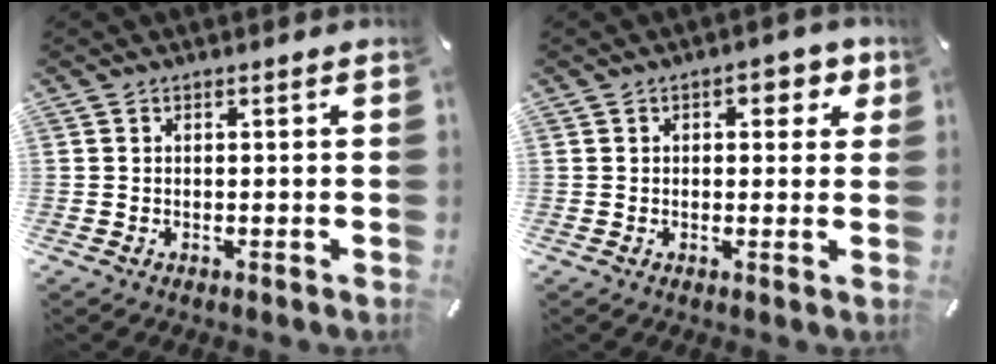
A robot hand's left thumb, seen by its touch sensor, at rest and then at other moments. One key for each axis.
{"total": 4.8, "fx": 1.6, "fy": 3.0, "fz": 3.3, "tx": -0.030, "ty": -0.002, "tz": 0.018}